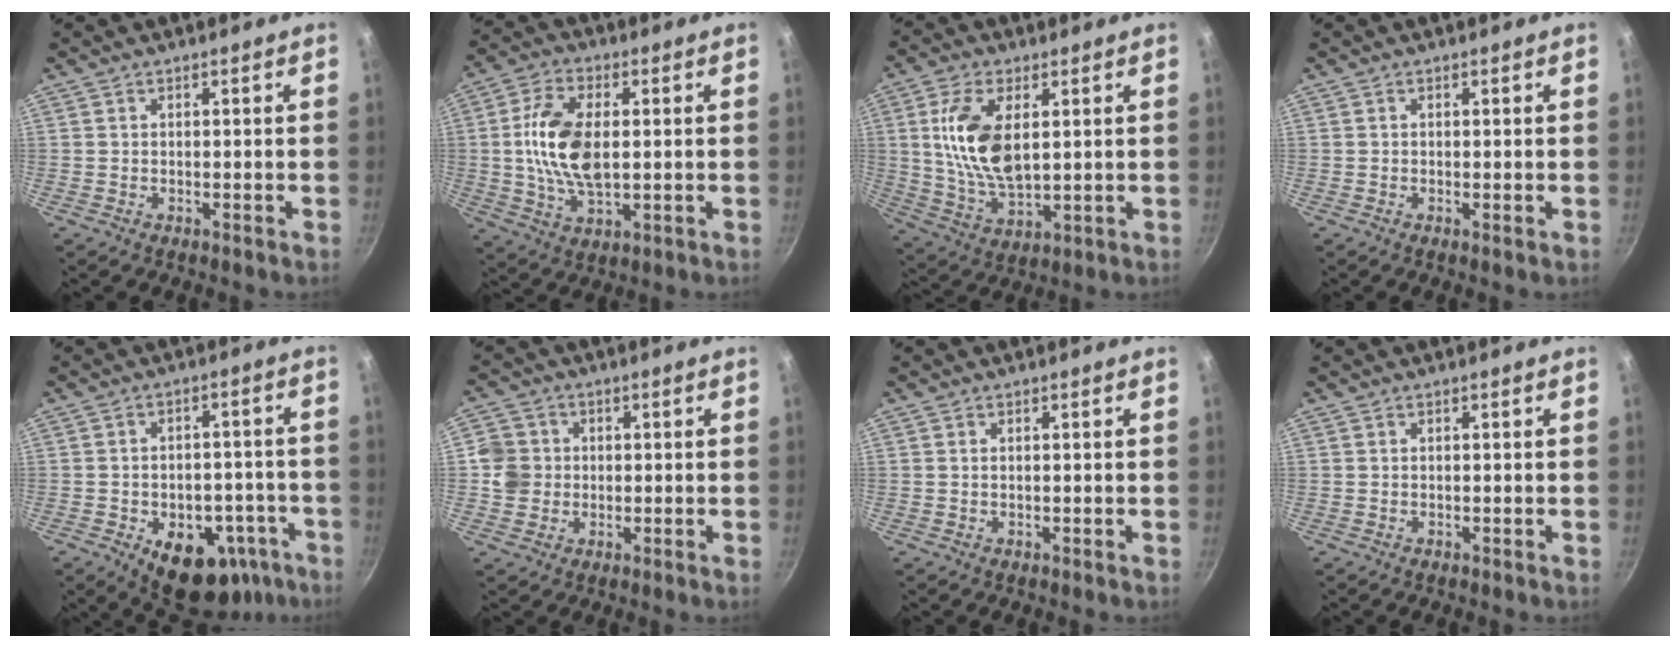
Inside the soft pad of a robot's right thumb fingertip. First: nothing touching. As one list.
[{"total": 13.4, "force": [0.8, 7.1, 11.4], "torque": [-0.221, 0.002, 0.017]}, {"total": 13.7, "force": [2.8, 7.0, 11.5], "torque": [-0.222, -0.015, 0.062]}, {"total": 0.6, "force": [-0.1, 0.1, 0.6], "torque": [-0.014, -0.004, -0.003]}, {"total": 16.0, "force": [-8.1, 9.4, 10.1], "torque": [-0.113, 0.041, -0.101]}, {"total": 6.1, "force": [-0.1, 5.8, 1.8], "torque": [-0.015, 0.009, -0.004]}, {"total": 0.0}, {"total": 0.0}]